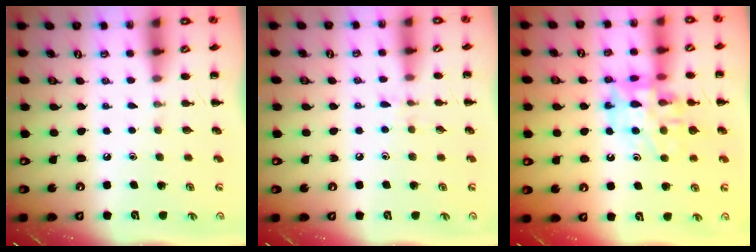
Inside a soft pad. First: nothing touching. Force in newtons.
{"total": 6.0, "press": 5.8, "slide": 1.8}
{"total": 13.9, "press": 13.7, "slide": 2.1}